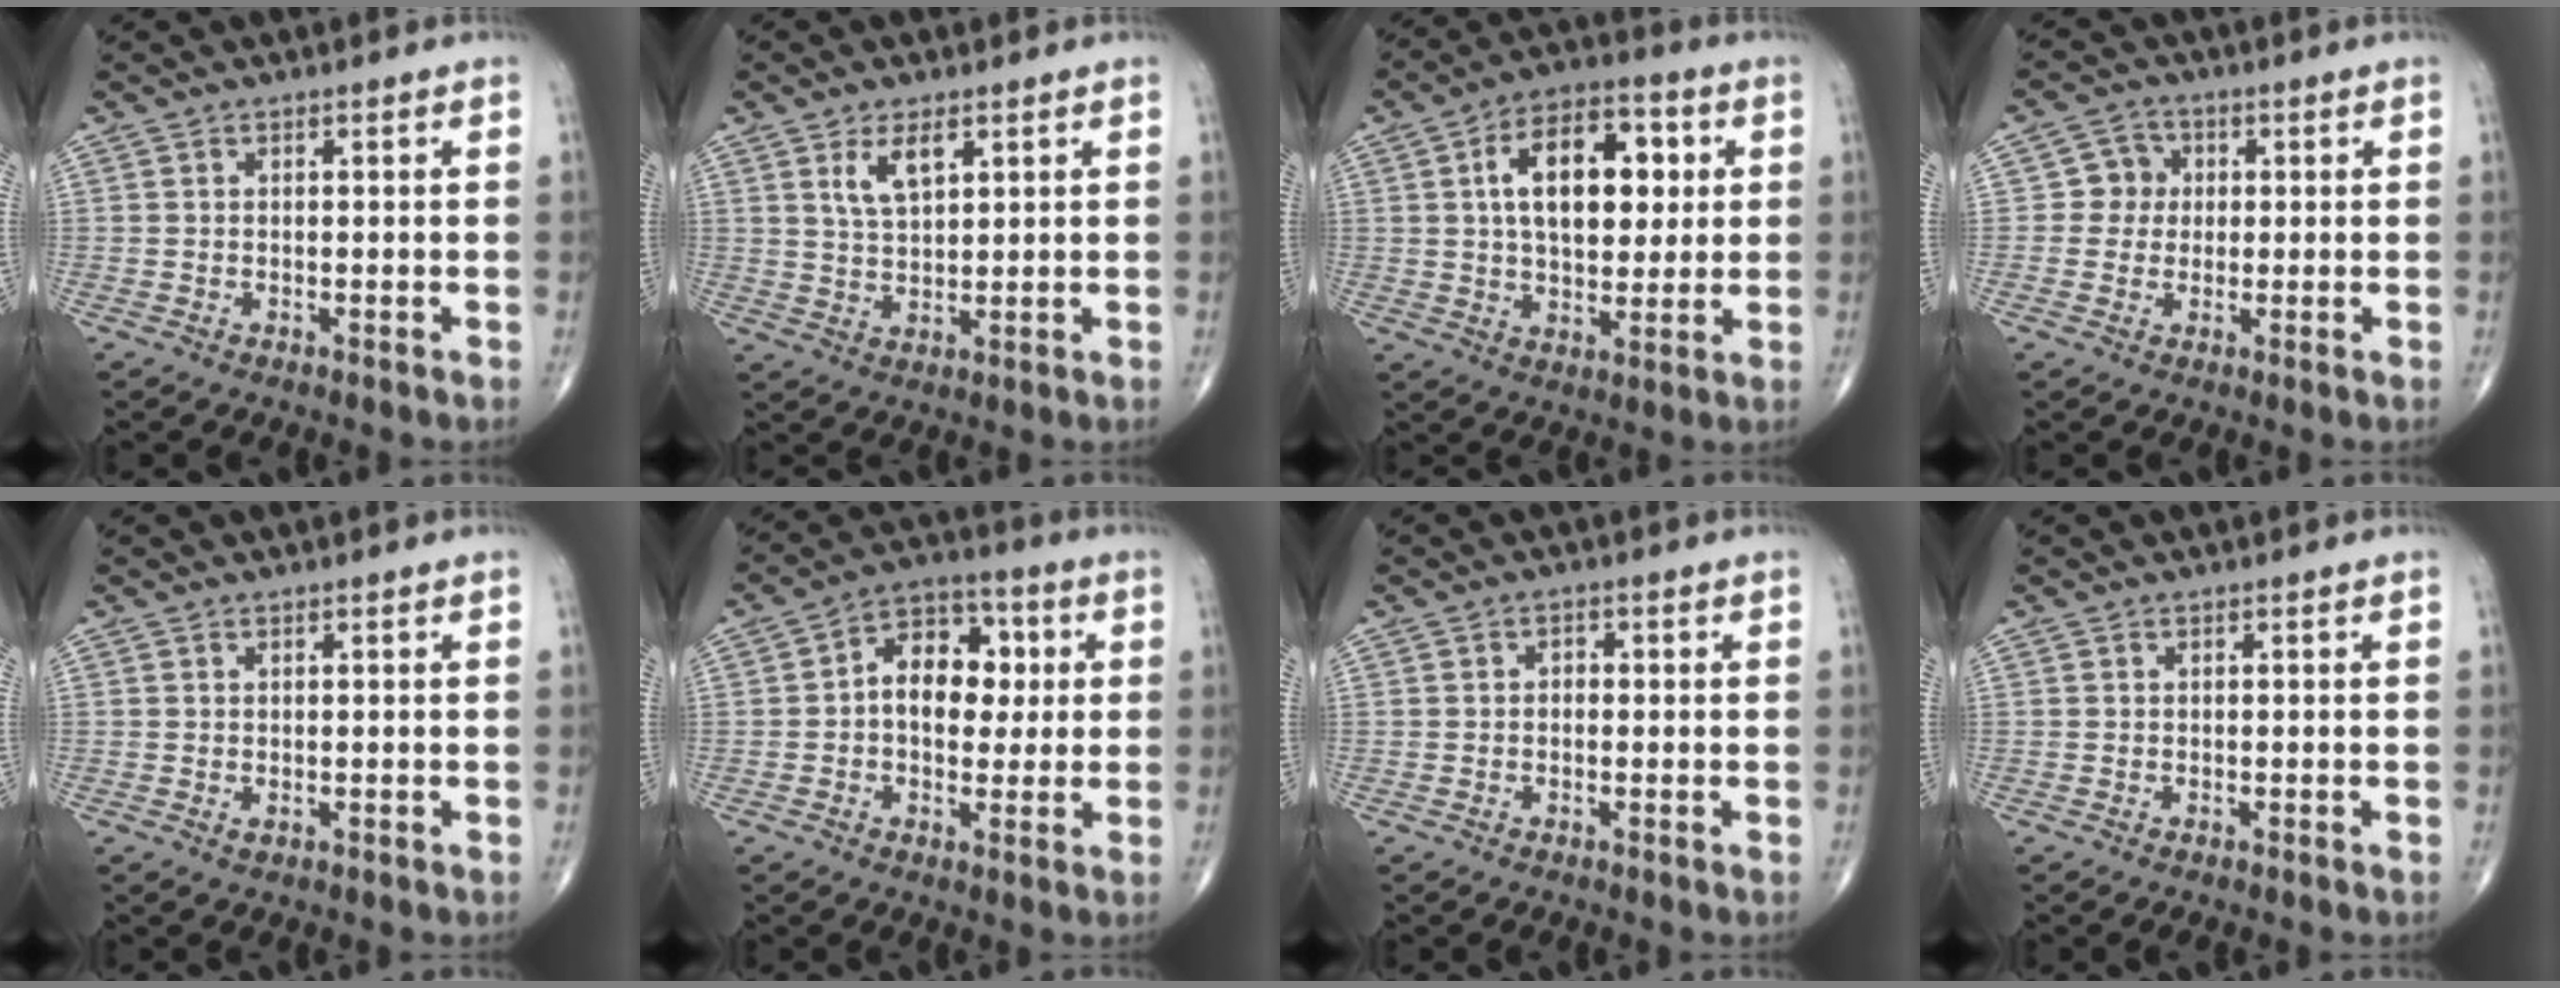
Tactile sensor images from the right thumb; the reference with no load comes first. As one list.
[{"total": 5.6, "force": [2.7, 2.5, 4.2], "torque": [-0.073, -0.015, 0.055]}, {"total": 16.3, "force": [3.5, 9.3, 12.9], "torque": [-0.173, 0.007, 0.055]}, {"total": 4.4, "force": [0.4, 4.3, 1.1], "torque": [0.015, 0.009, -0.002]}, {"total": 0.5, "force": [0.0, 0.3, 0.4], "torque": [-0.007, -0.002, 0.001]}, {"total": 11.6, "force": [1.1, 8.0, 8.4], "torque": [-0.091, 0.022, 0.009]}, {"total": 1.3, "force": [-0.1, 1.0, 0.8], "torque": [-0.006, 0.006, -0.005]}, {"total": 0.0}]